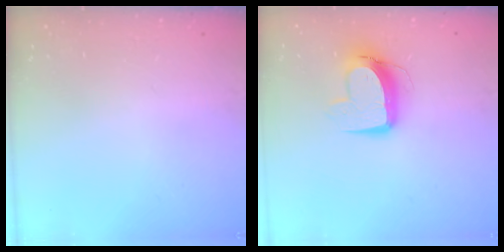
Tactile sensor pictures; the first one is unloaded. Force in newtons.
{"total": 10.9, "press": 10.9, "slide": 1.2}